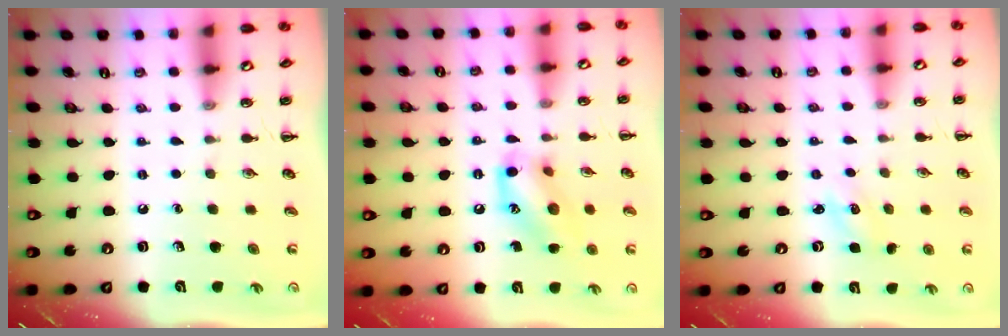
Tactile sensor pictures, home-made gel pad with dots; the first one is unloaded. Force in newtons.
{"total": 13.2, "press": 13.1, "slide": 1.2}
{"total": 1.8, "press": 1.7, "slide": 0.5}